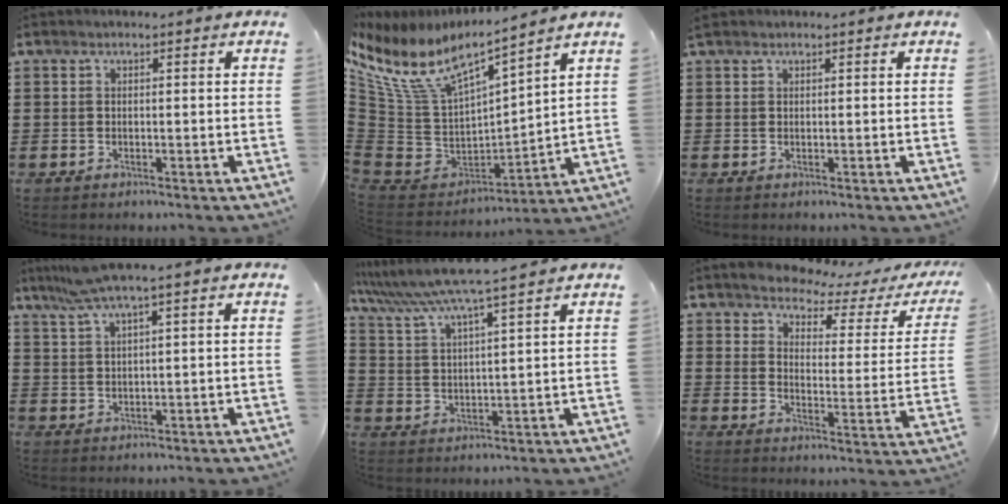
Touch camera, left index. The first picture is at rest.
{"total": 9.1, "force": [6.1, 3.0, 6.1], "torque": [-0.155, -0.050, 0.102]}
{"total": 0.7, "force": [0.6, 0.4, 0.2], "torque": [-0.006, 0.003, 0.011]}
{"total": 4.8, "force": [3.0, -0.2, 3.8], "torque": [-0.081, 0.000, 0.053]}
{"total": 6.5, "force": [5.5, -0.9, 3.3], "torque": [-0.086, -0.033, 0.092]}
{"total": 3.7, "force": [3.6, 0.6, 0.7], "torque": [-0.041, -0.026, 0.056]}